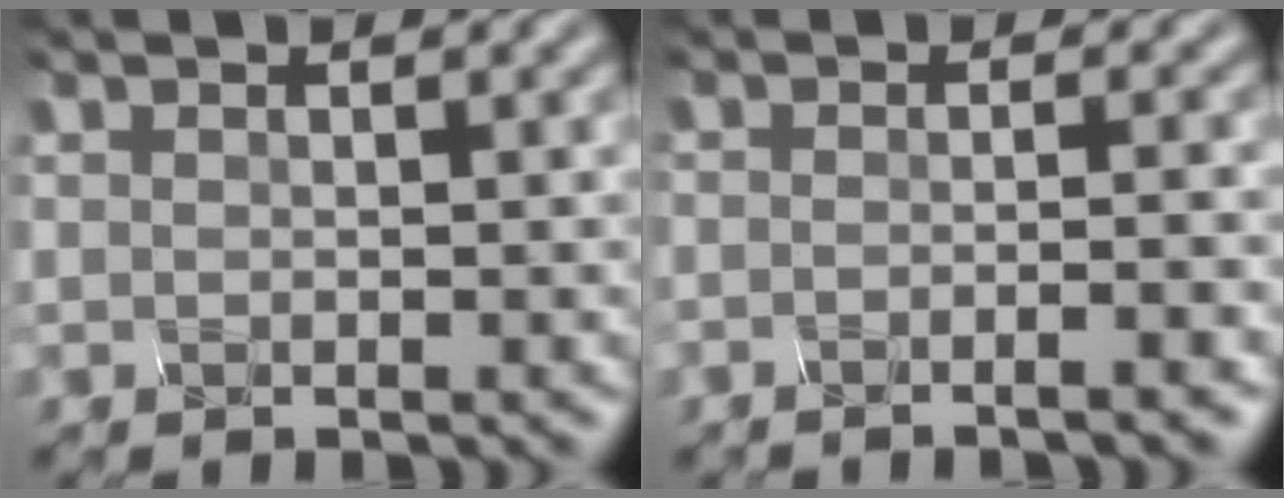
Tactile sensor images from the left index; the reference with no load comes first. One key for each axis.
{"total": 3.2, "fx": -1.2, "fy": 1.5, "fz": 2.6, "tx": -0.006, "ty": 0.015, "tz": -0.043}